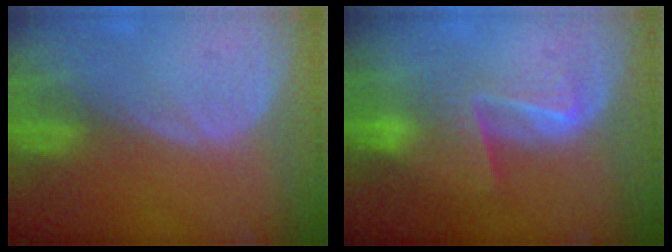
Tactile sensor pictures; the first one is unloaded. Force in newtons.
{"total": 6.6, "press": 5.5, "slide": 3.6}